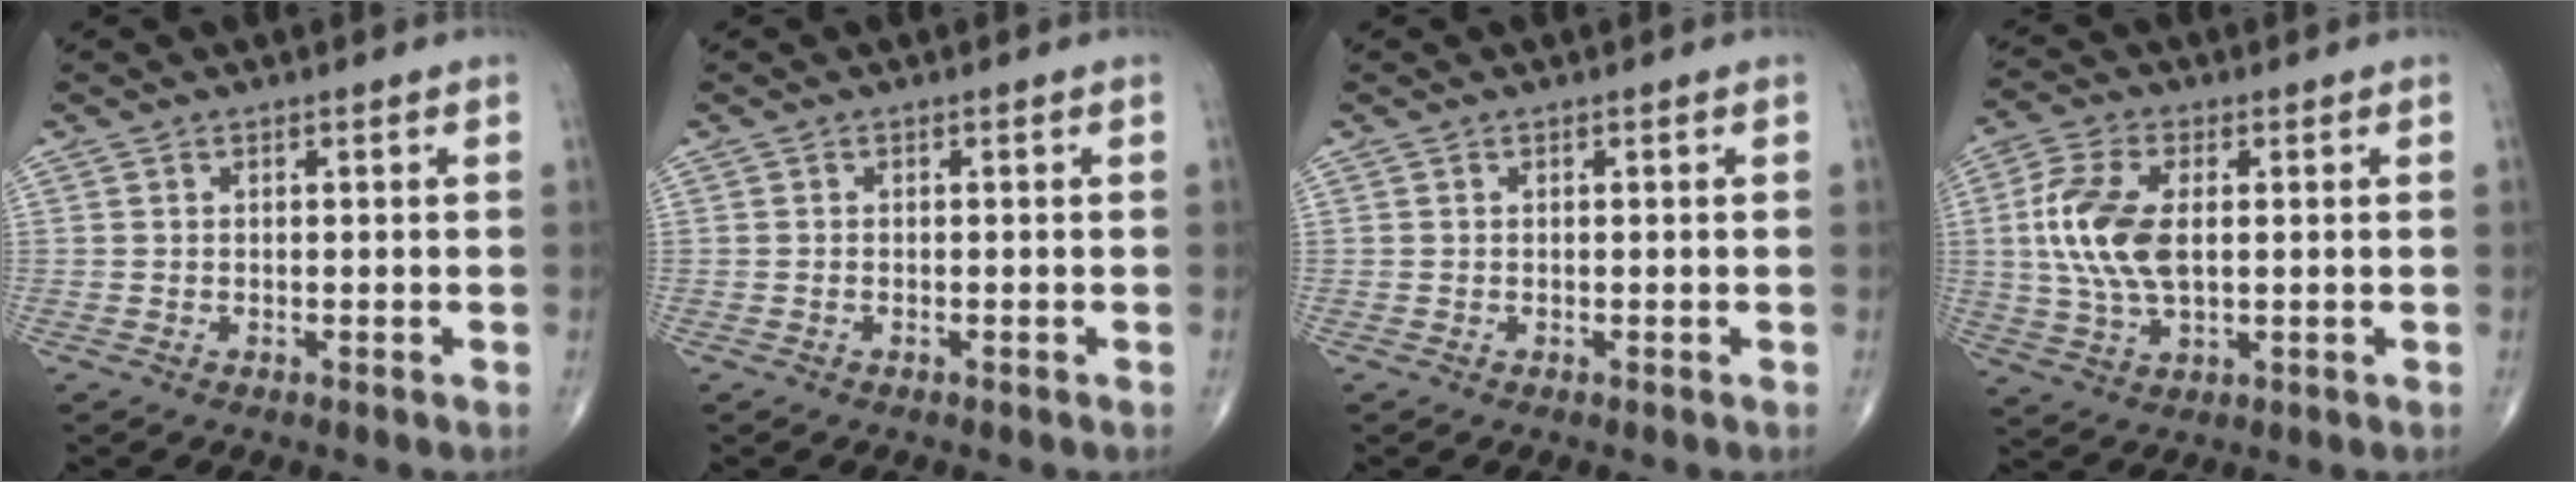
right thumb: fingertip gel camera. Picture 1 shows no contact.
{"total": 0.0}
{"total": 0.0}
{"total": 12.0, "force": [1.2, 6.3, 10.1], "torque": [-0.222, 0.002, 0.022]}